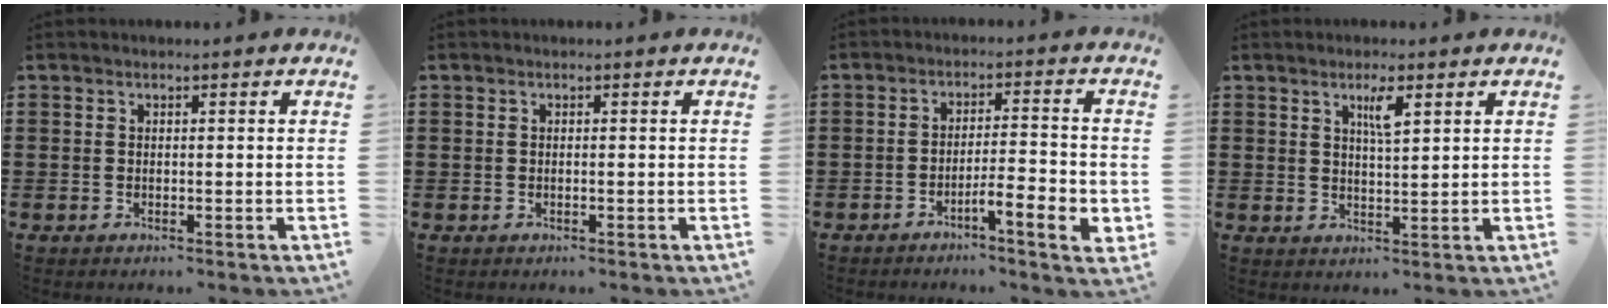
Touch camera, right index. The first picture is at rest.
{"total": 0.0}
{"total": 5.7, "force": [-2.9, 0.9, 4.8], "torque": [-0.078, -0.001, -0.049]}
{"total": 3.4, "force": [1.8, 0.7, 2.8], "torque": [-0.044, -0.001, 0.025]}